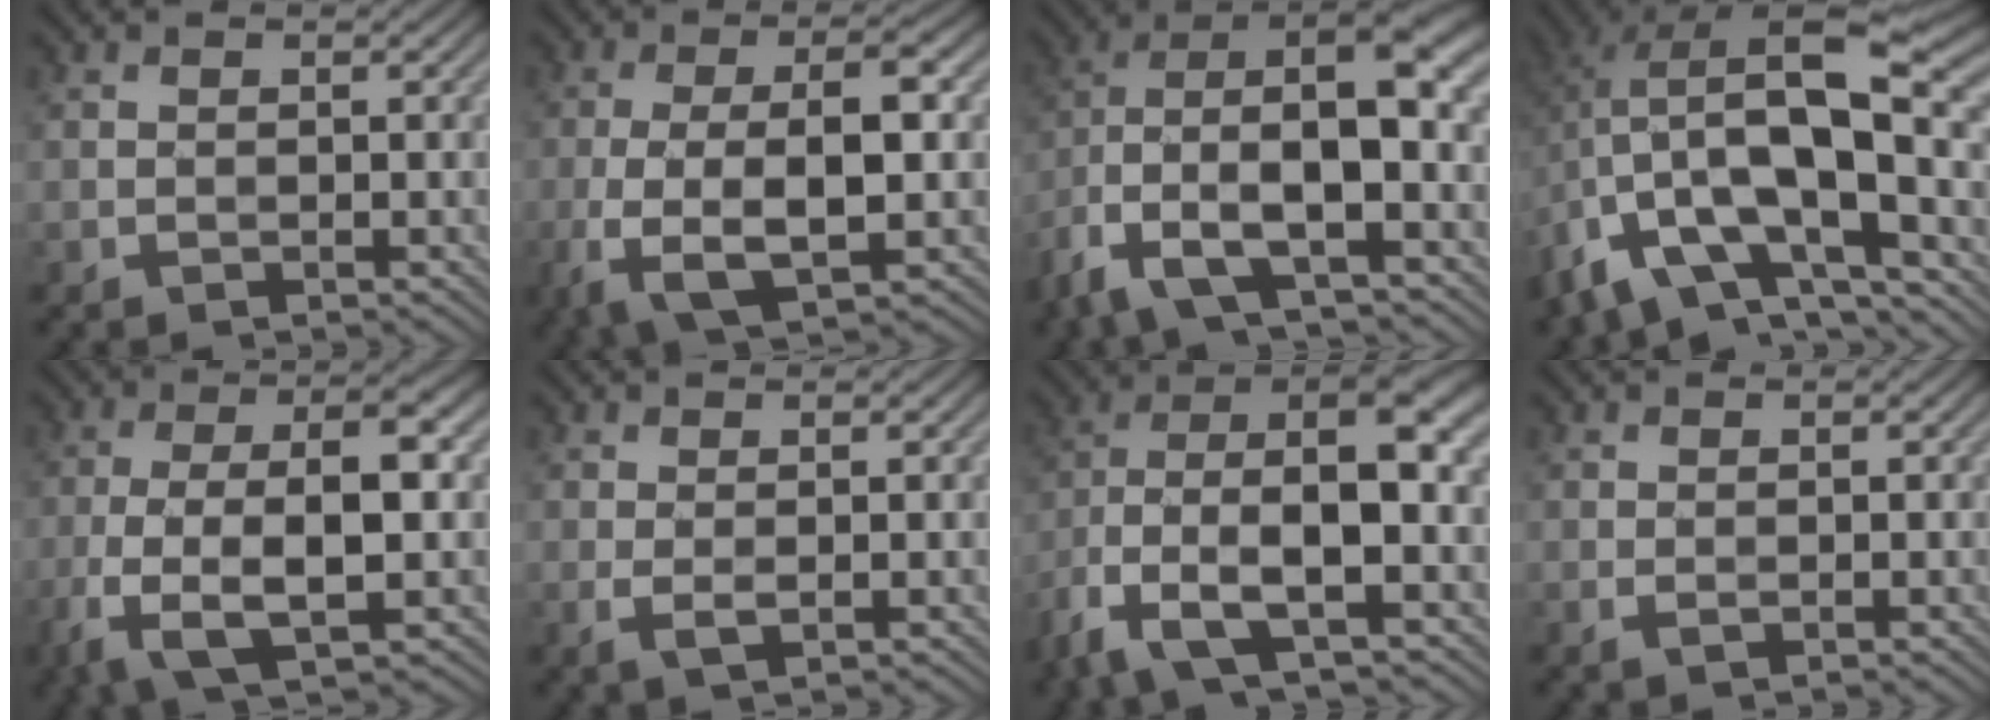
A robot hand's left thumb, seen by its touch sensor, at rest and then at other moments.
{"total": 9.5, "force": [-2.4, 3.3, 8.6], "torque": [-0.169, -0.004, -0.045]}
{"total": 14.9, "force": [-4.4, 7.0, 12.4], "torque": [-0.257, -0.013, -0.079]}
{"total": 17.1, "force": [-2.9, 8.2, 14.8], "torque": [-0.257, -0.010, -0.040]}
{"total": 10.4, "force": [-3.2, 3.5, 9.2], "torque": [-0.175, -0.001, -0.063]}
{"total": 1.6, "force": [0.1, 0.6, 1.5], "torque": [-0.038, -0.002, 0.002]}
{"total": 13.5, "force": [-4.3, 6.0, 11.3], "torque": [-0.237, -0.012, -0.084]}
{"total": 0.8, "force": [-0.2, 0.4, 0.7], "torque": [-0.016, -0.002, -0.002]}